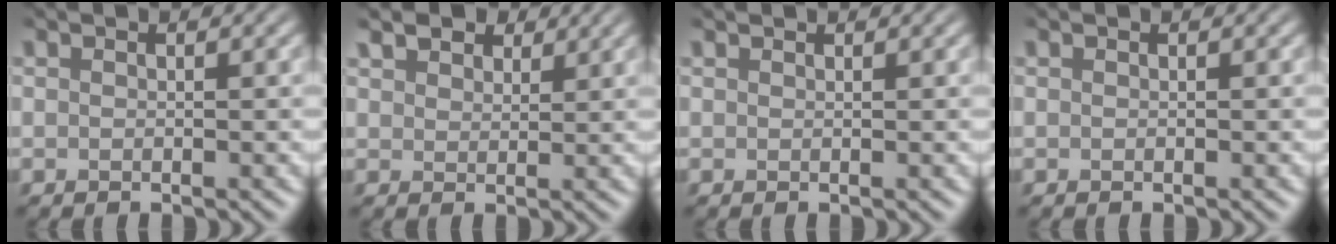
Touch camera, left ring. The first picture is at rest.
{"total": 3.5, "force": [2.7, 1.8, 1.3], "torque": [-0.033, 0.000, 0.050]}
{"total": 0.6, "force": [0.6, 0.0, 0.0], "torque": [-0.001, 0.001, 0.011]}
{"total": 0.0}